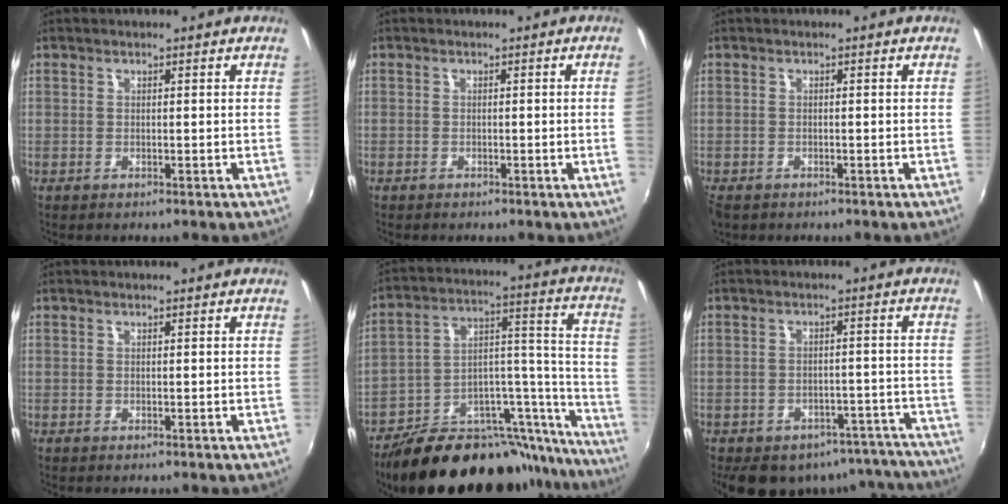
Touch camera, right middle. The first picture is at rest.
{"total": 1.1, "force": [-0.2, -0.7, 0.9], "torque": [-0.008, -0.010, -0.003]}
{"total": 2.6, "force": [-1.8, 1.5, 1.2], "torque": [-0.029, -0.011, -0.032]}
{"total": 0.0}
{"total": 28.5, "force": [-23.5, 10.3, 12.5], "torque": [-0.146, 0.055, -0.337]}
{"total": 17.2, "force": [-14.1, 8.1, 5.8], "torque": [-0.107, 0.021, -0.154]}